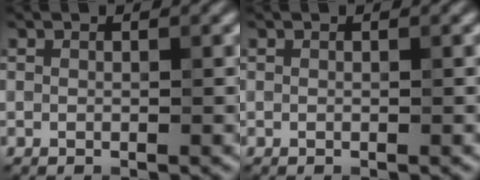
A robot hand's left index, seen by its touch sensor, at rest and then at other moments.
{"total": 0.0}